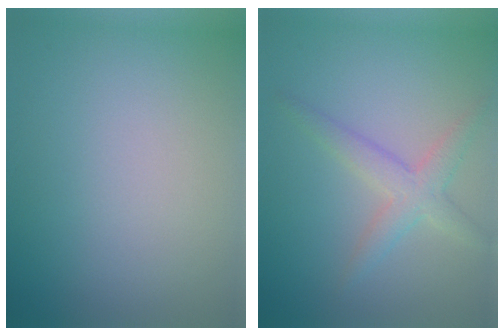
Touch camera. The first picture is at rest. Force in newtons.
{"total": 2.8, "press": 2.8, "slide": 0.1}